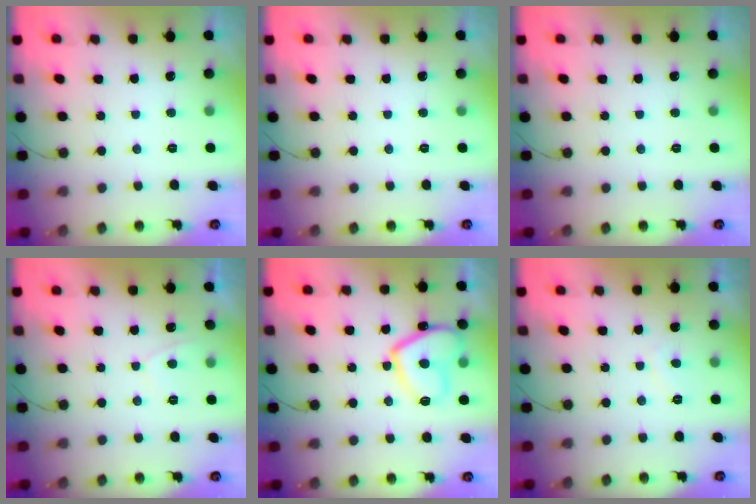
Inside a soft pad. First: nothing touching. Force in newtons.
{"total": 0.0}
{"total": 0.0}
{"total": 1.1, "press": 0.9, "slide": 0.6}
{"total": 12.0, "press": 11.8, "slide": 1.6}
{"total": 0.8, "press": 0.5, "slide": 0.6}